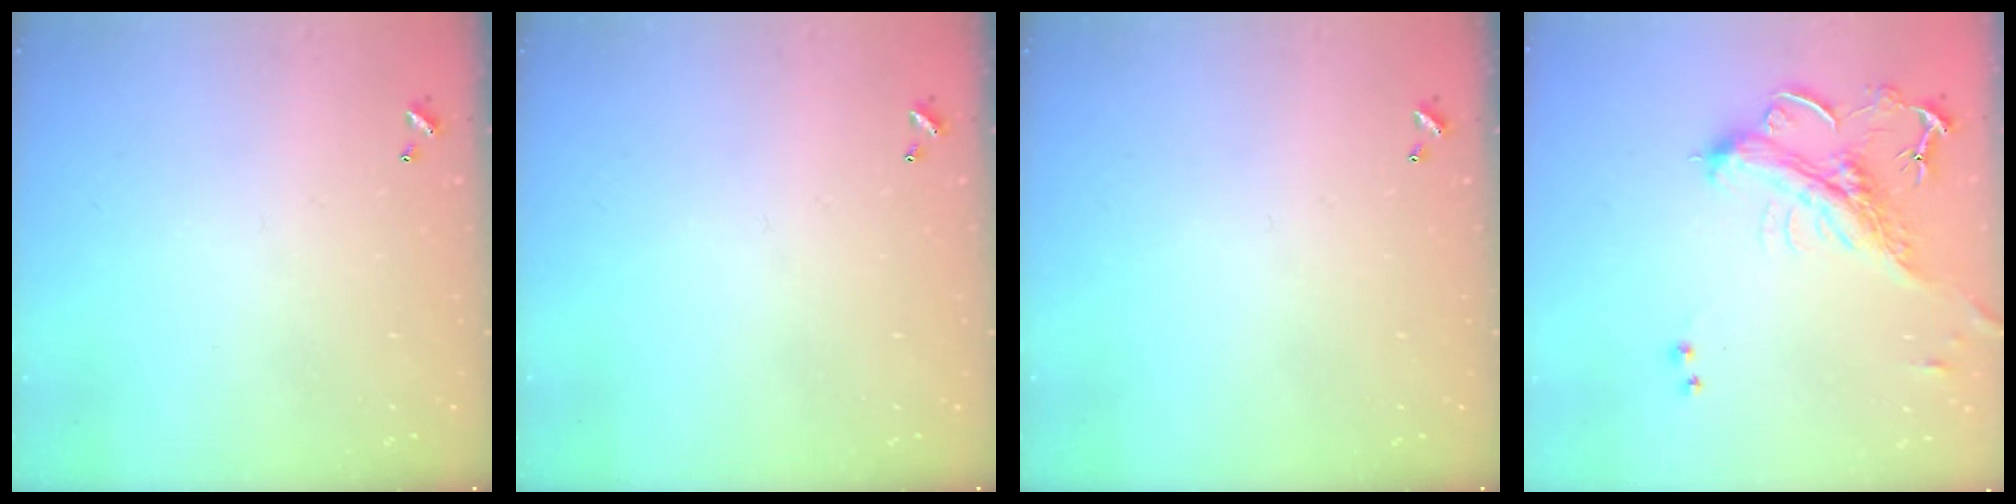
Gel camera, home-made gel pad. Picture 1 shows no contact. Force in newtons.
{"total": 0.0}
{"total": 0.0}
{"total": 2.3, "press": 1.9, "slide": 1.3}